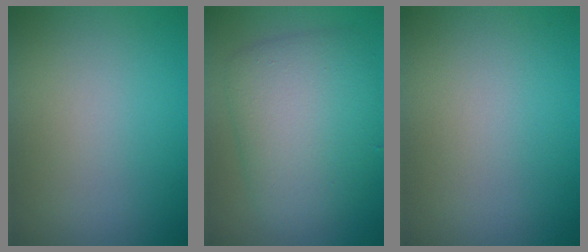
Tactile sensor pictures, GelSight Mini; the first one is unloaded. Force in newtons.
{"total": 7.2, "press": 7.2, "slide": 0.1}
{"total": 0.0}